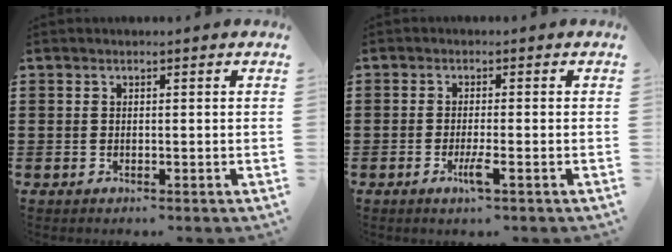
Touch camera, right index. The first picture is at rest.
{"total": 3.3, "force": [-1.4, 0.0, 3.0], "torque": [-0.062, -0.015, -0.028]}